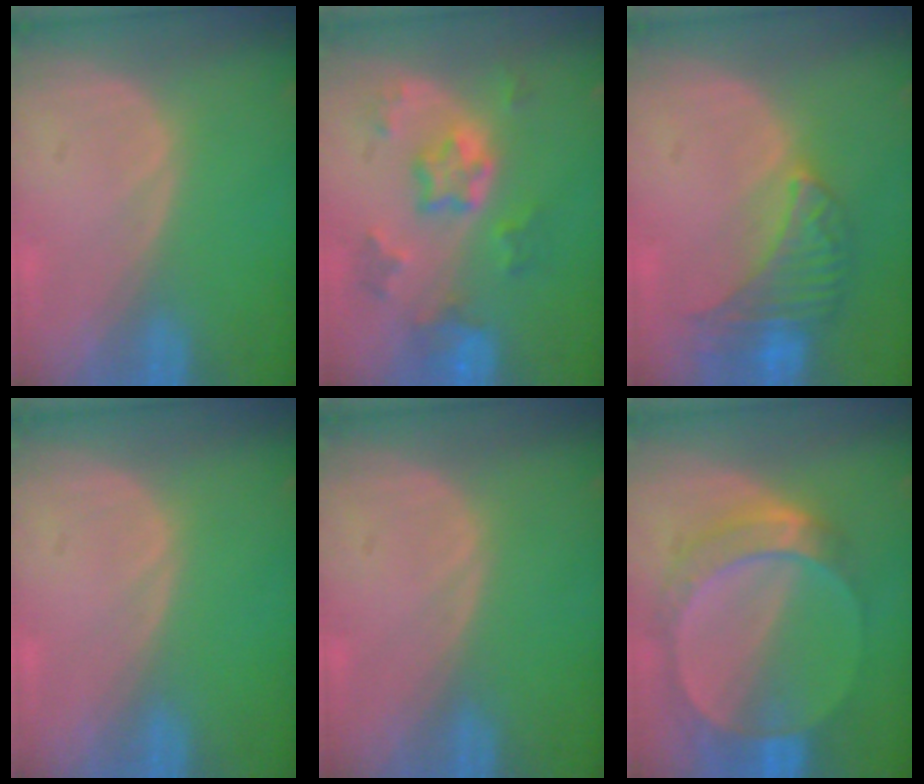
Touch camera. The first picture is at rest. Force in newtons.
{"total": 7.5, "press": 6.6, "slide": 3.6}
{"total": 6.8, "press": 6.7, "slide": 0.9}
{"total": 0.0}
{"total": 0.0}
{"total": 8.2, "press": 7.6, "slide": 3.2}